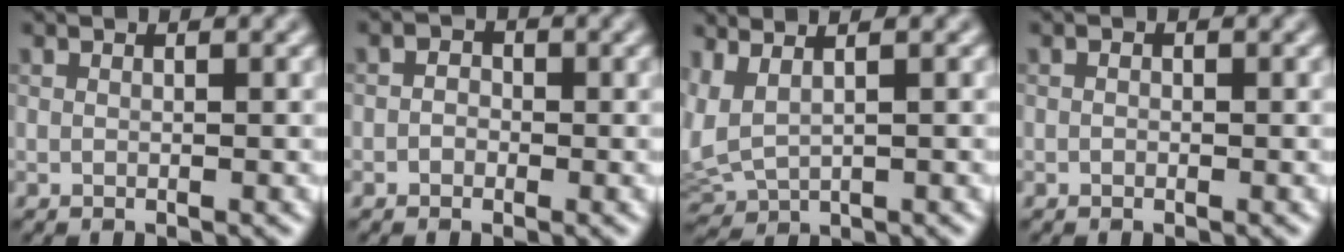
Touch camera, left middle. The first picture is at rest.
{"total": 1.7, "force": [-0.3, 1.5, 0.8], "torque": [-0.008, 0.016, -0.020]}
{"total": 2.2, "force": [0.9, 0.8, 1.8], "torque": [-0.058, 0.008, 0.032]}
{"total": 0.5, "force": [-0.4, 0.3, 0.1], "torque": [-0.003, 0.004, -0.002]}